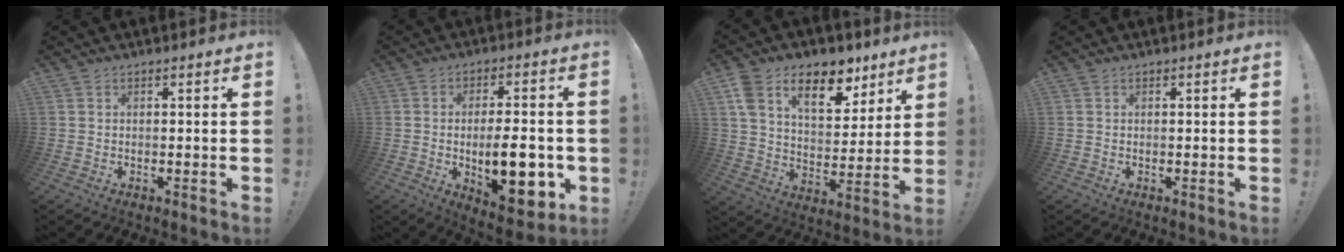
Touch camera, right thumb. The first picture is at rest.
{"total": 16.6, "force": [-3.4, 7.1, 14.6], "torque": [-0.203, 0.000, -0.049]}
{"total": 16.9, "force": [9.6, 9.2, 10.4], "torque": [-0.164, -0.041, 0.169]}
{"total": 0.0}